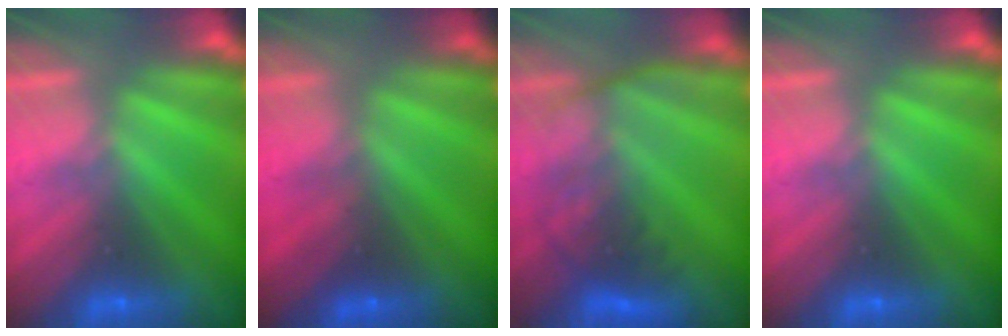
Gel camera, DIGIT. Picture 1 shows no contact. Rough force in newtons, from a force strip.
{"total": 2.2}
{"total": 6.8}
{"total": 0.0}